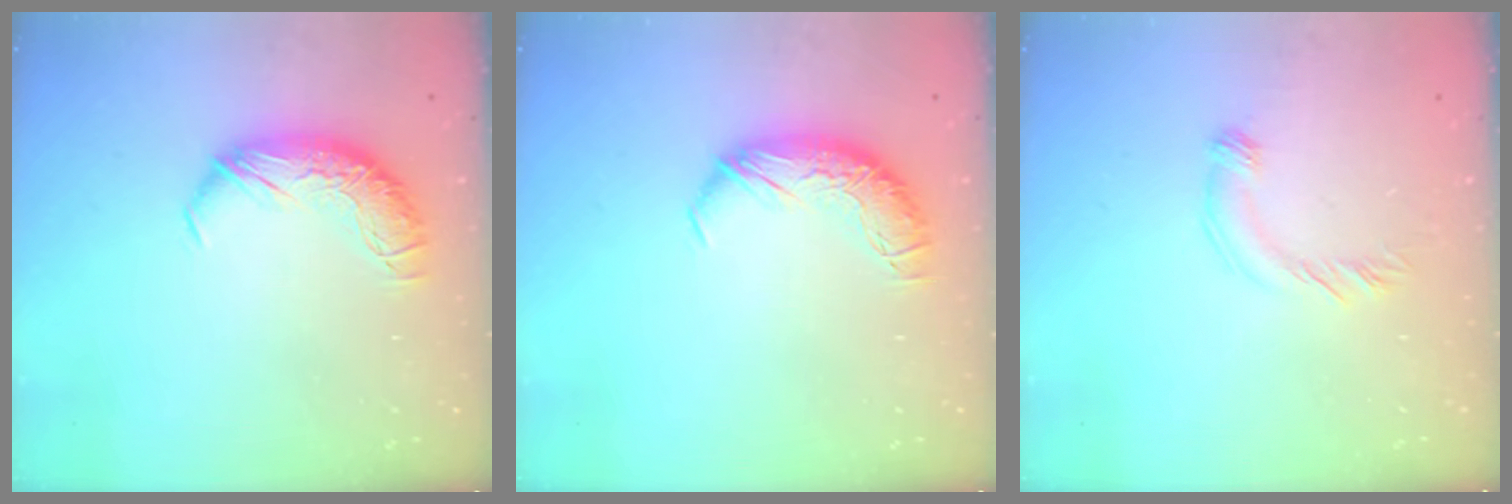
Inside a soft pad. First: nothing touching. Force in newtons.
{"total": 0.0}
{"total": 3.4, "press": 3.3, "slide": 0.7}